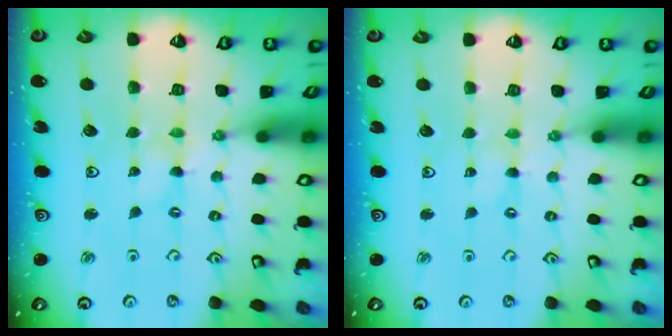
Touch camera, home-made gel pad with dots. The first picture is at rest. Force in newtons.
{"total": 0.5, "press": 0.5, "slide": 0.1}